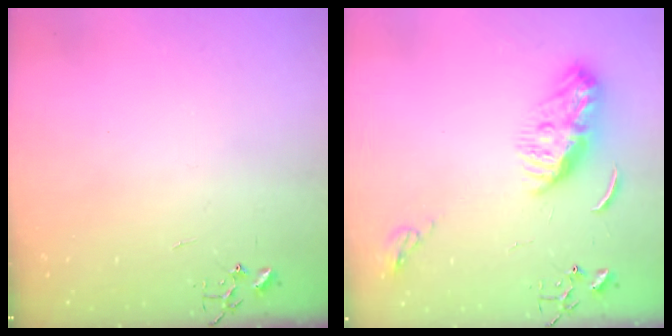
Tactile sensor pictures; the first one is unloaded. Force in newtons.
{"total": 9.4, "press": 9.4, "slide": 0.6}